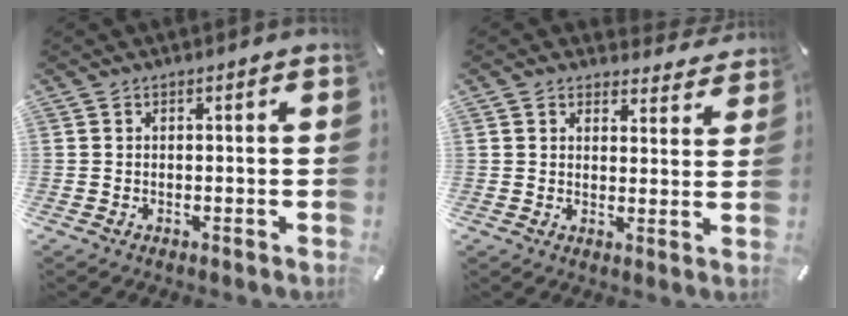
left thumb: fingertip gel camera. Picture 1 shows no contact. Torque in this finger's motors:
{"motor_torque": [1.02, -0.55, -0.02, -0.14, -0.16]}